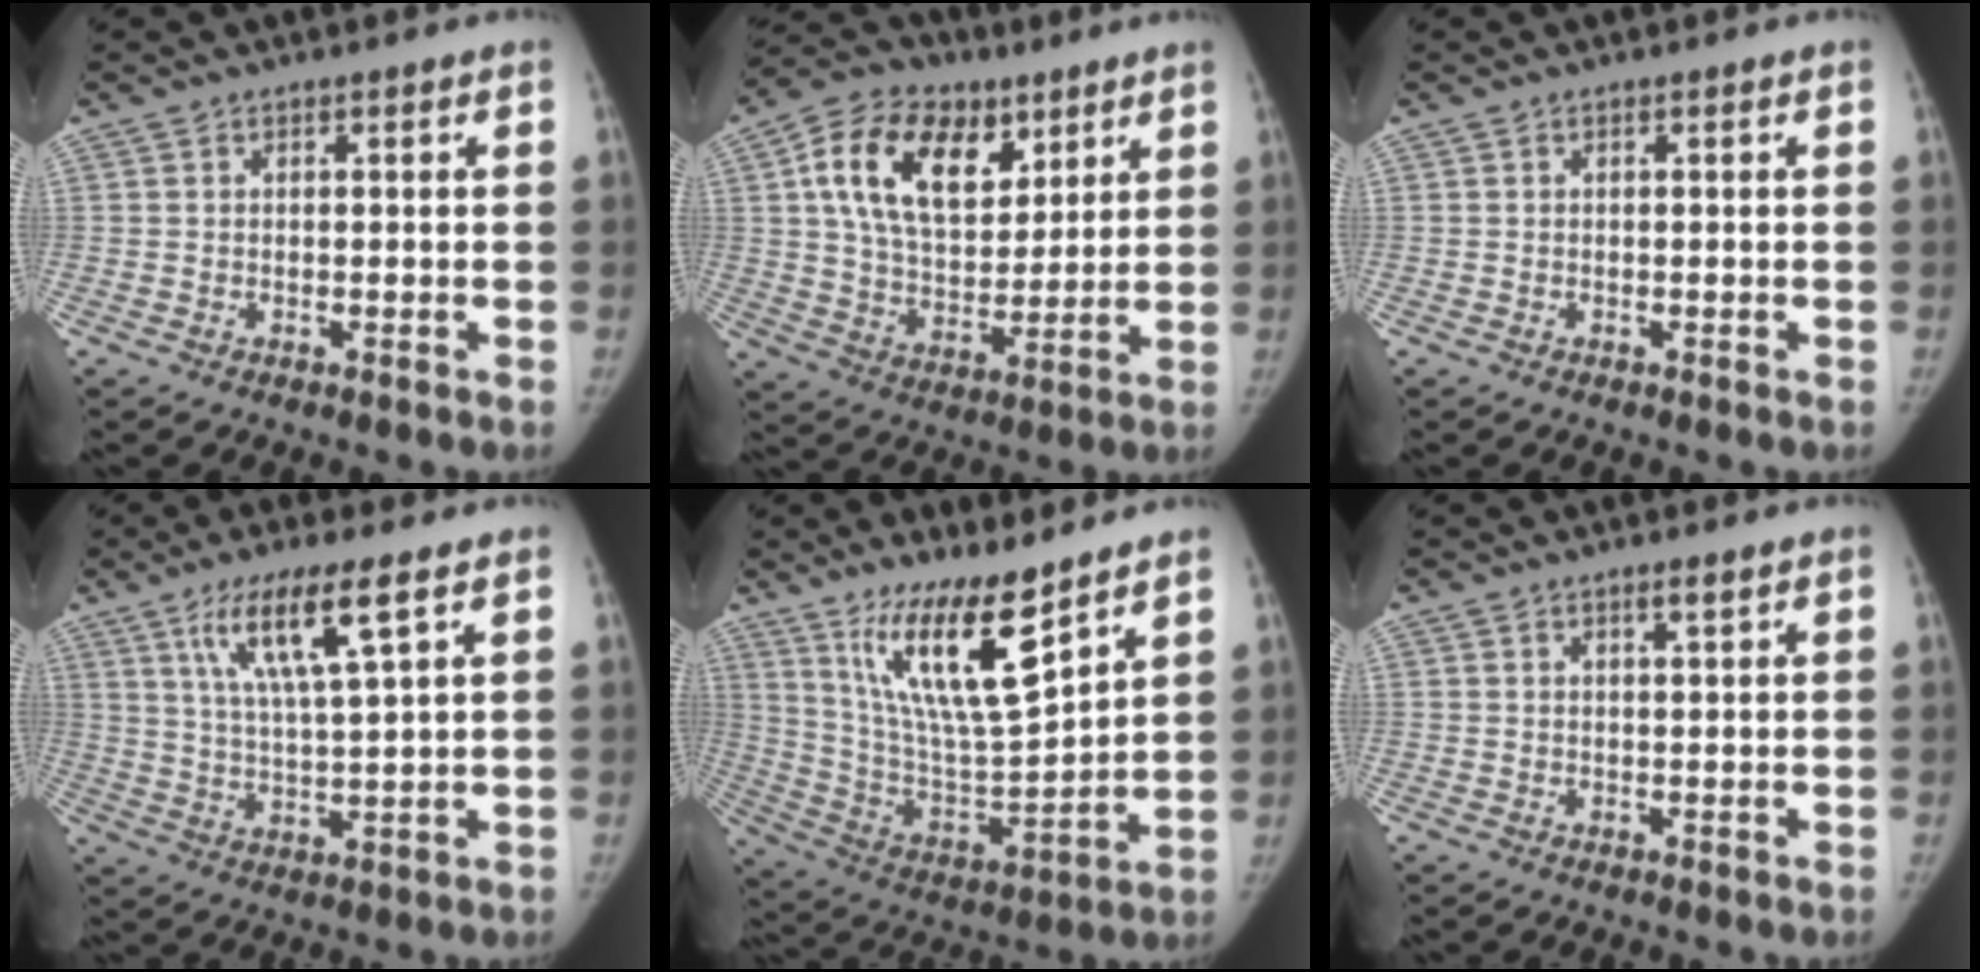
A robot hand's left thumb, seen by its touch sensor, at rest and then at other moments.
{"total": 18.2, "force": [7.6, 11.5, 12.0], "torque": [-0.178, -0.020, 0.135]}
{"total": 0.0}
{"total": 10.8, "force": [5.5, 1.4, 9.2], "torque": [-0.180, -0.022, 0.108]}
{"total": 16.8, "force": [11.0, 3.5, 12.3], "torque": [-0.200, -0.074, 0.218]}
{"total": 1.6, "force": [1.0, 0.2, 1.2], "torque": [-0.019, -0.007, 0.019]}